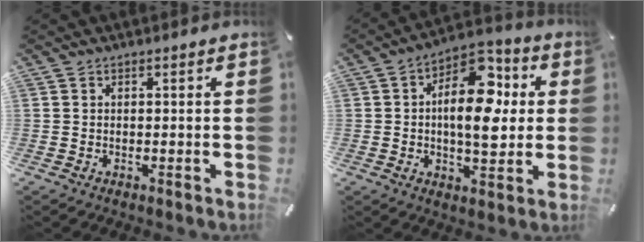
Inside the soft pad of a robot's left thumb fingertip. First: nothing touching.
{"total": 15.2, "force": [1.9, 8.8, 12.3], "torque": [-0.182, -0.015, 0.030]}